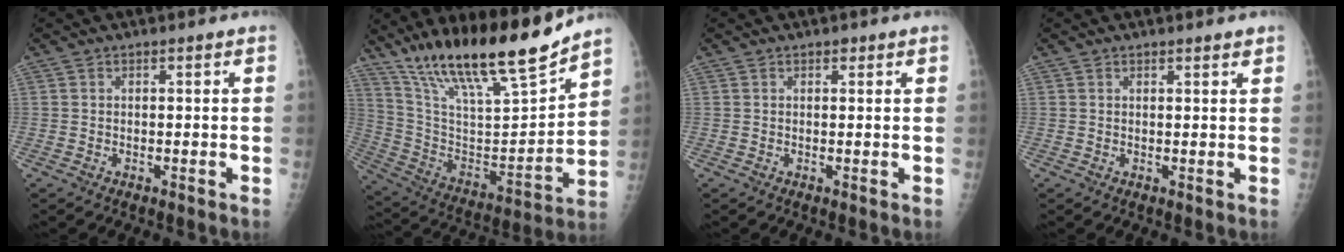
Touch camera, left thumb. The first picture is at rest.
{"total": 23.5, "force": [18.5, 4.1, 13.8], "torque": [-0.214, -0.085, 0.329]}
{"total": 0.7, "force": [0.5, 0.4, 0.3], "torque": [0.002, -0.003, 0.005]}
{"total": 1.2, "force": [1.0, 0.2, 0.5], "torque": [-0.002, -0.005, 0.014]}